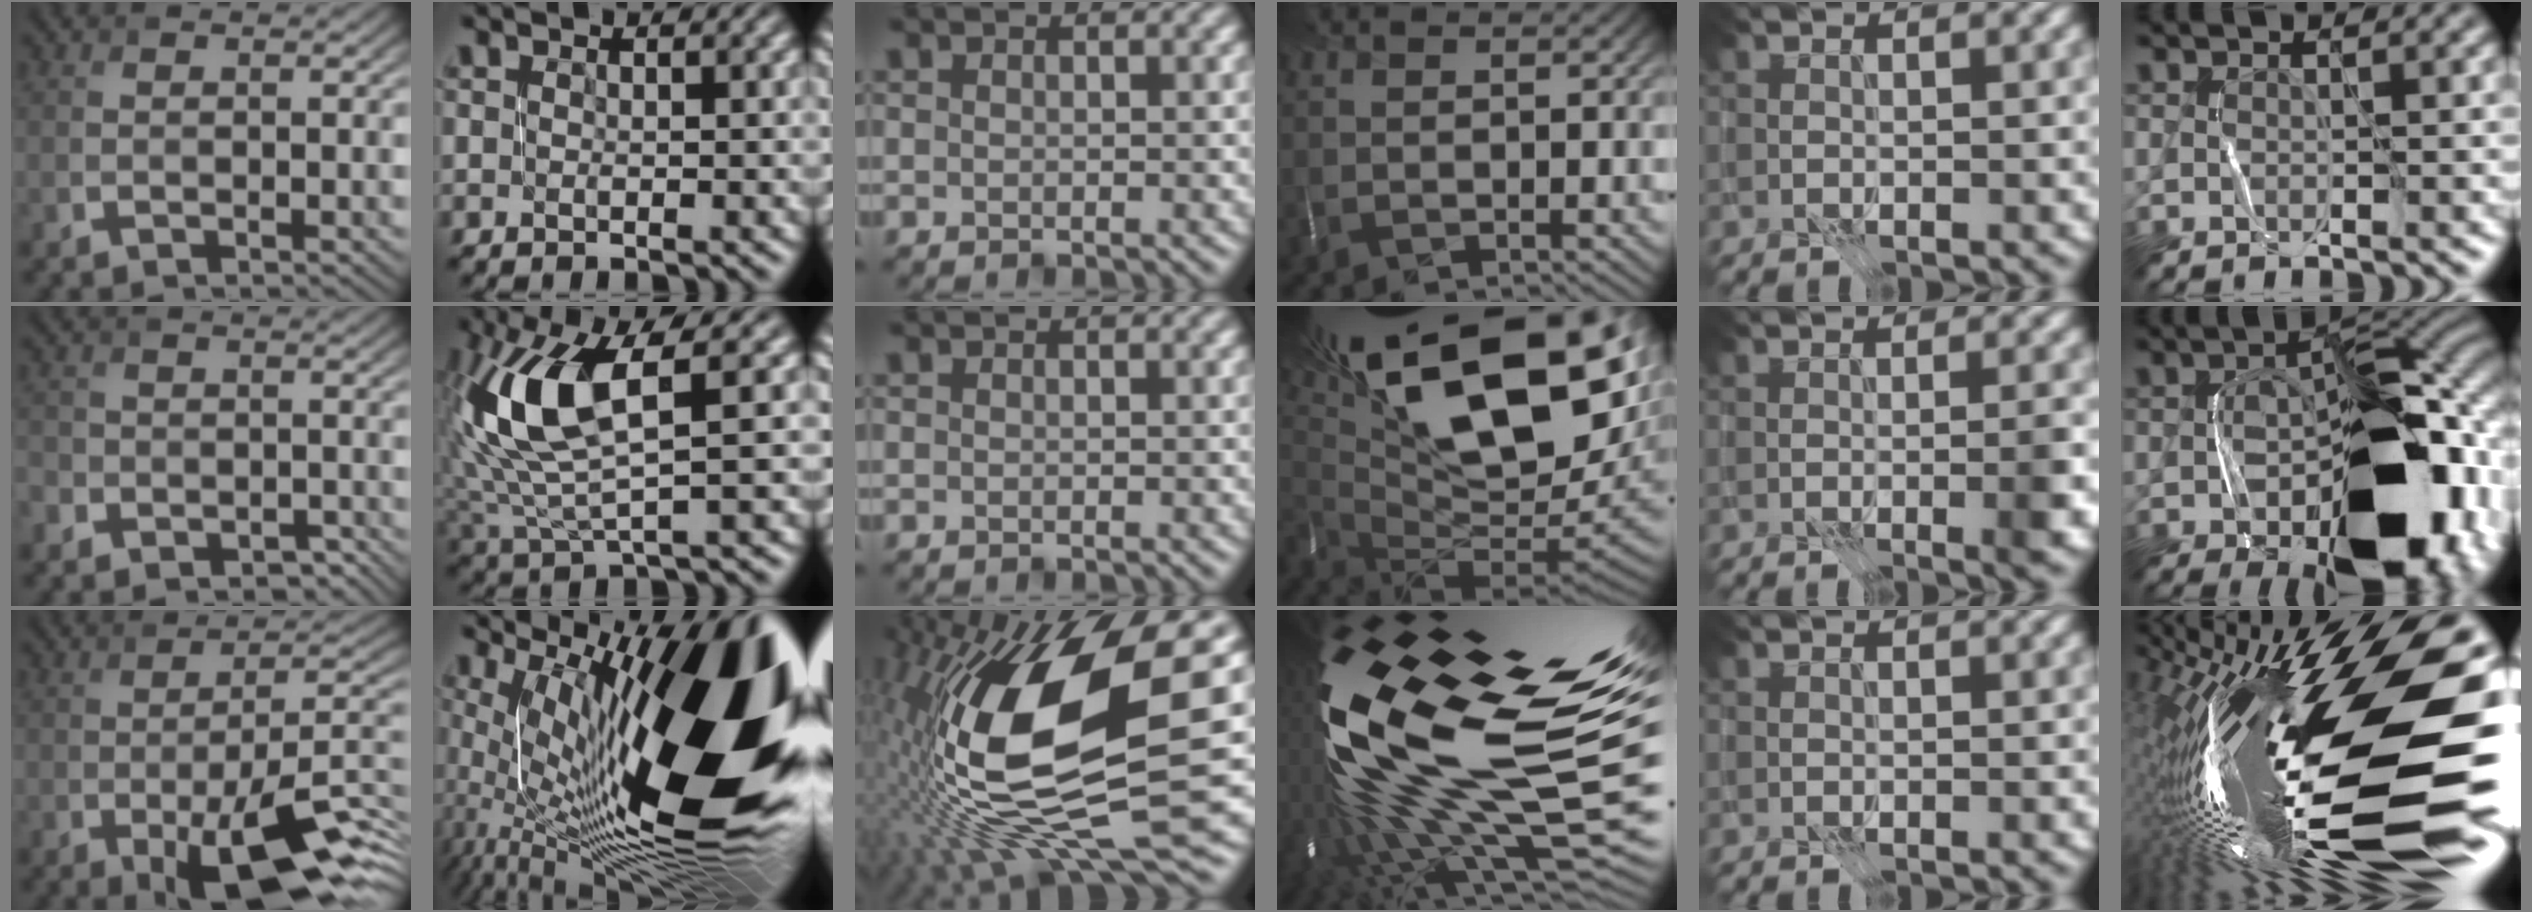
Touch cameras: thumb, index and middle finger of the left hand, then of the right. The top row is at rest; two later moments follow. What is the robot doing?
{"motion": "open", "object": "stapler"}